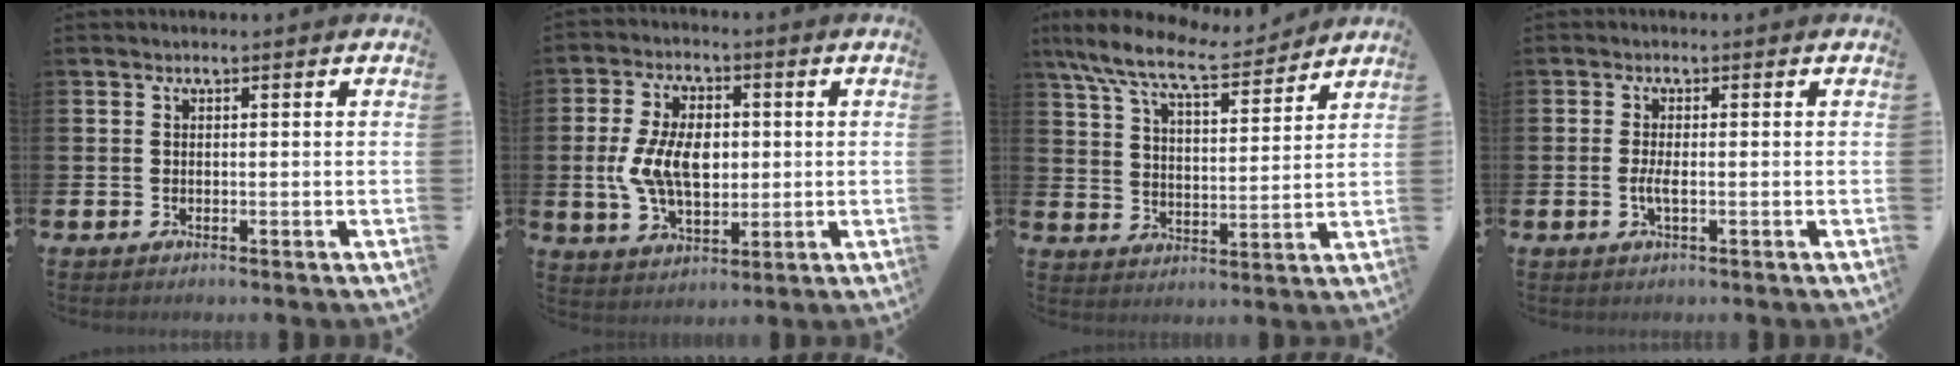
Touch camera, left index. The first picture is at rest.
{"total": 8.4, "force": [0.6, 5.1, 6.6], "torque": [-0.133, 0.010, 0.006]}
{"total": 9.7, "force": [8.7, 1.6, 4.0], "torque": [-0.116, -0.045, 0.152]}
{"total": 1.8, "force": [-0.4, 0.4, 1.7], "torque": [-0.034, 0.001, -0.008]}